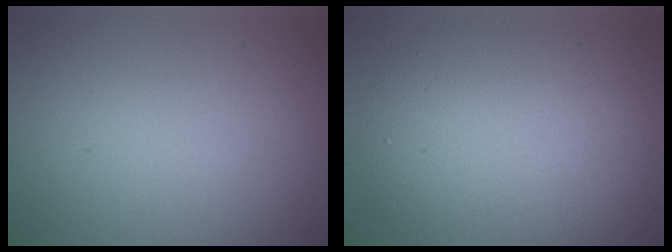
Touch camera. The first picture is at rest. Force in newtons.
{"total": 6.9, "press": 6.9, "slide": 0.2}